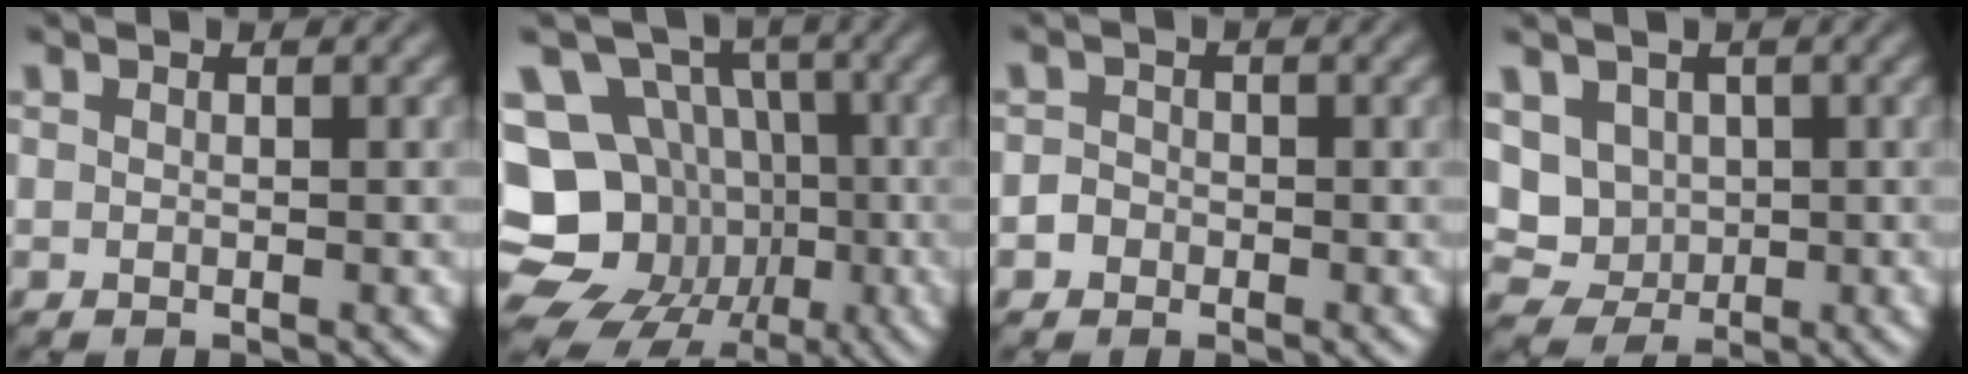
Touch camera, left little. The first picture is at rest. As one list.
[{"total": 16.8, "force": [-4.9, 14.9, 5.9], "torque": [-0.131, -0.006, -0.091]}, {"total": 1.8, "force": [-0.8, 1.6, 0.4], "torque": [0.014, 0.011, -0.026]}, {"total": 4.5, "force": [0.5, 4.1, 1.8], "torque": [-0.021, 0.005, -0.010]}]